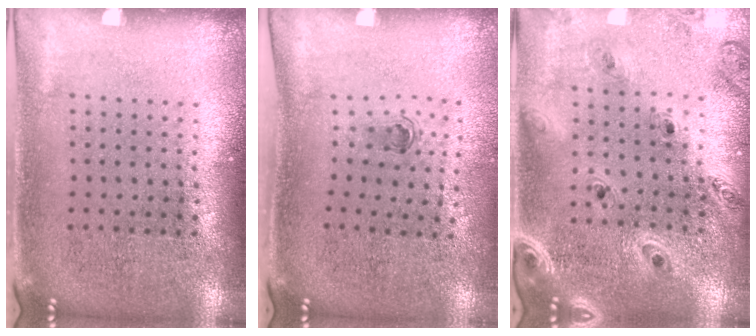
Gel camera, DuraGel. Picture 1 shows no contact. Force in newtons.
{"total": 0.6, "press": 0.3, "slide": 0.5}
{"total": 1.3, "press": 1.3, "slide": 0.2}